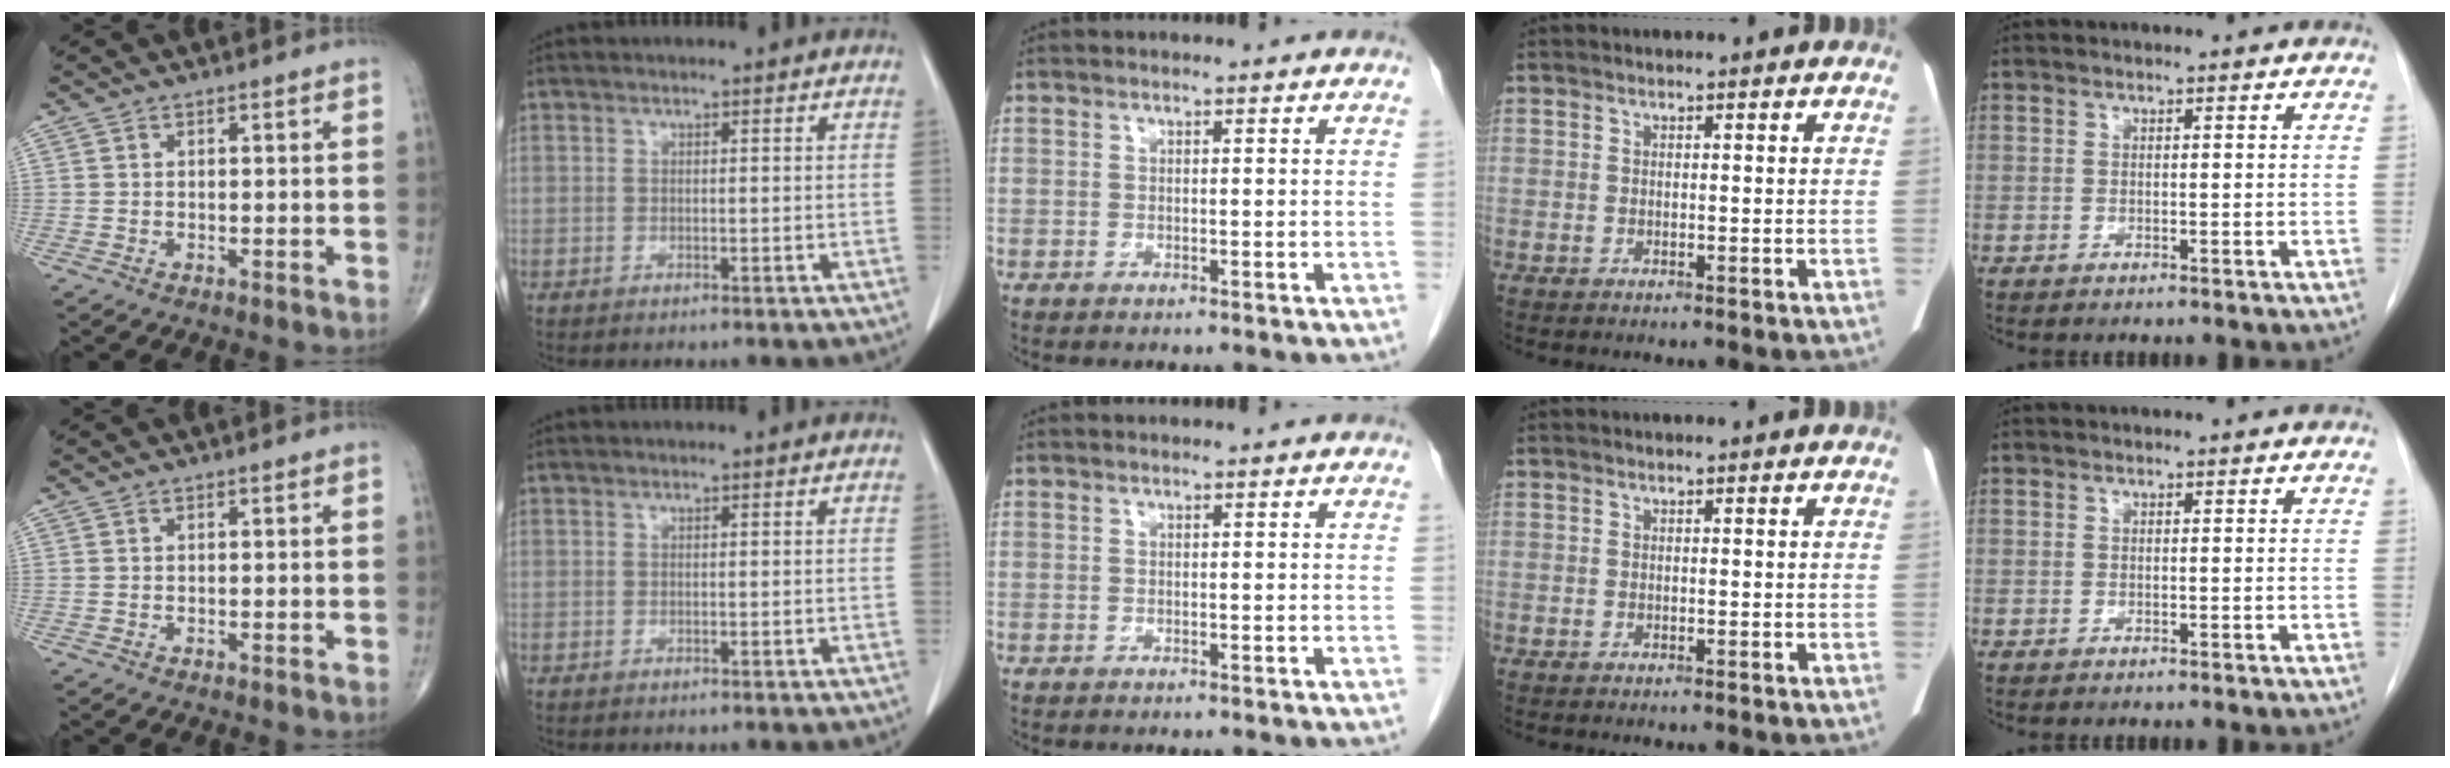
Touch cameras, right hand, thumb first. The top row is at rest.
{}